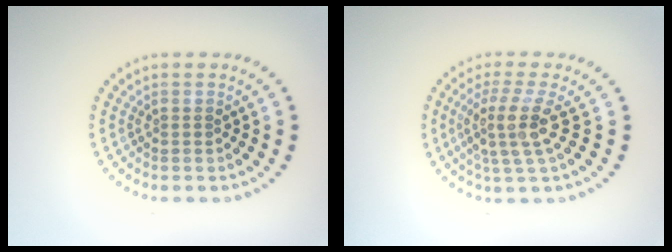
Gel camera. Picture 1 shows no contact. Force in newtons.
{"total": 3.7, "press": 2.7, "slide": 2.5}